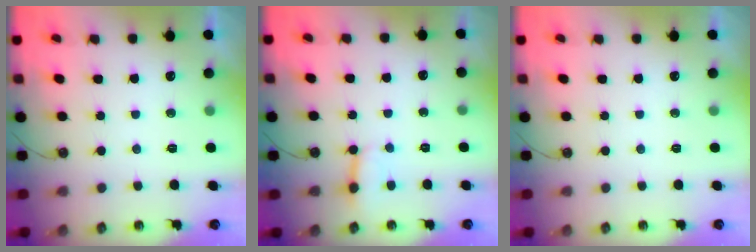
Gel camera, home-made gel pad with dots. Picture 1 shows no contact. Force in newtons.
{"total": 2.9, "press": 2.8, "slide": 0.5}
{"total": 0.0}